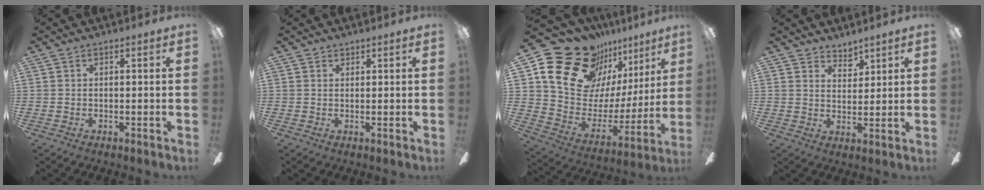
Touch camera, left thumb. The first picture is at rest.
{"total": 1.1, "force": [0.9, 0.5, -0.1], "torque": [0.001, 0.000, 0.018]}
{"total": 22.3, "force": [15.5, 13.7, 8.4], "torque": [-0.143, -0.107, 0.302]}
{"total": 4.1, "force": [3.8, 1.6, -0.1], "torque": [-0.002, -0.020, 0.071]}